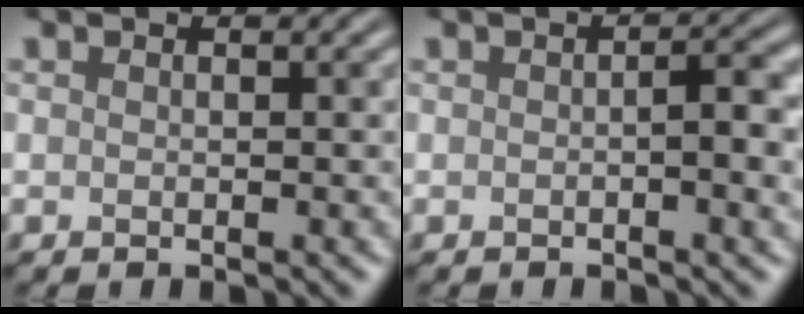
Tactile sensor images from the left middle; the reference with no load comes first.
{"total": 2.9, "force": [-0.2, 0.6, 2.8], "torque": [-0.042, 0.004, -0.004]}